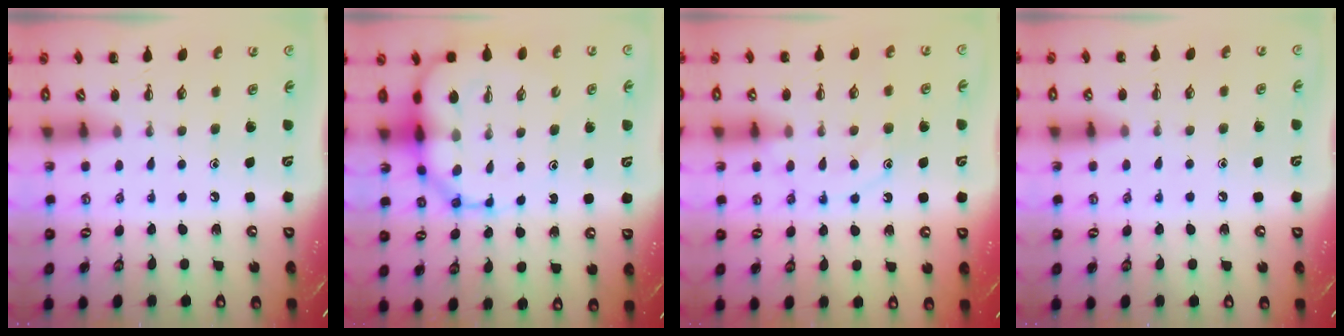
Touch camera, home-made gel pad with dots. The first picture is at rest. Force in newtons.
{"total": 12.9, "press": 12.4, "slide": 3.5}
{"total": 11.8, "press": 11.8, "slide": 0.9}
{"total": 5.6, "press": 5.3, "slide": 1.8}